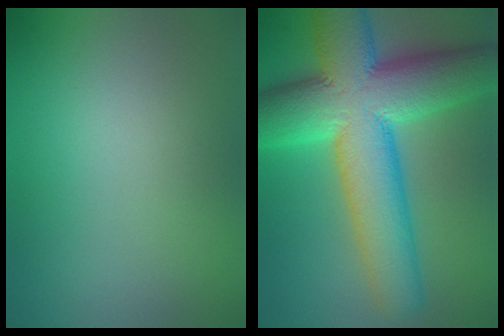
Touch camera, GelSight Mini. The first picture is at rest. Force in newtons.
{"total": 14.0, "press": 14.0, "slide": 0.4}